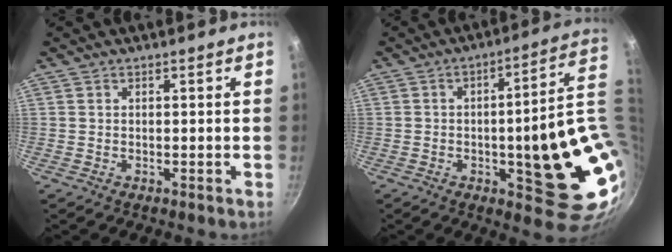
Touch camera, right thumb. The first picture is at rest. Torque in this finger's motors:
{"motor_torque": [2.78, 2.23, 1.97, -0.79, 0.40]}